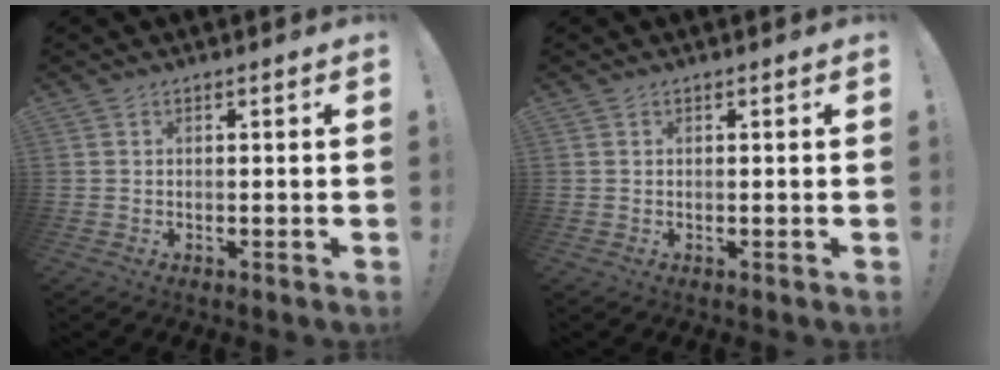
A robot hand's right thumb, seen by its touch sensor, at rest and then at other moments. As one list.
[{"total": 0.0}]